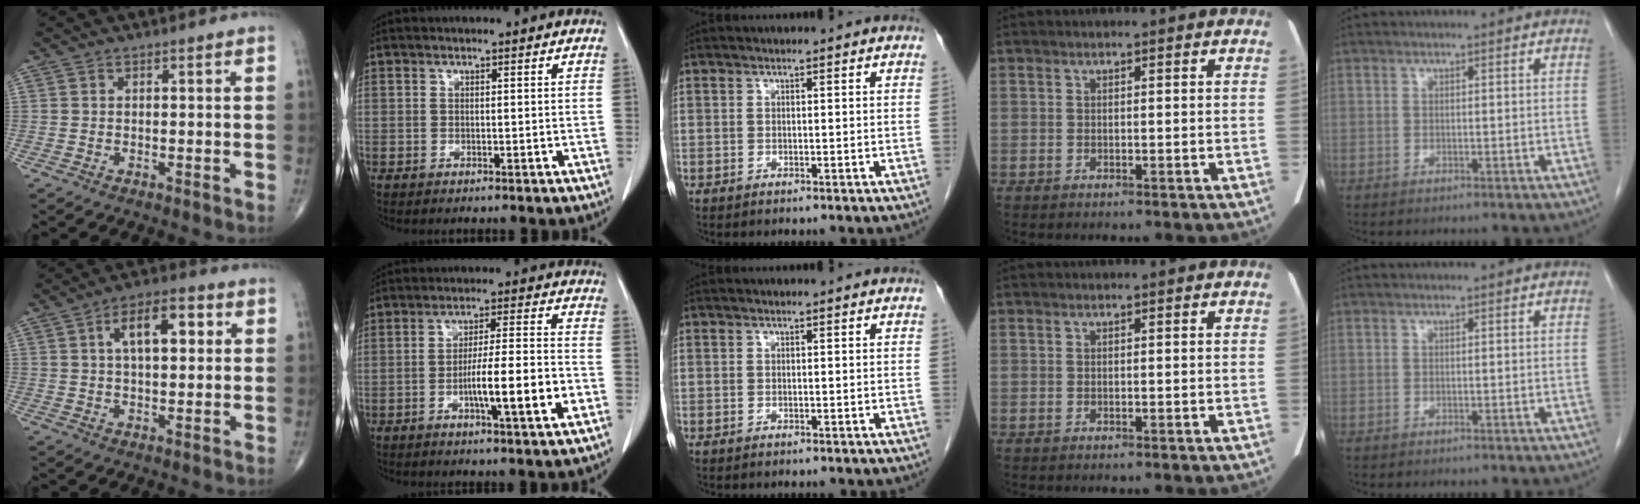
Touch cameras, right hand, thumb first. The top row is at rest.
{"thumb": {"total": 10.0, "force": [2.7, 4.7, 8.4], "torque": [-0.119, 0.013, 0.037]}, "index": {"total": 10.5, "force": [-3.5, 0.4, 9.9], "torque": [-0.160, 0.001, -0.057]}}